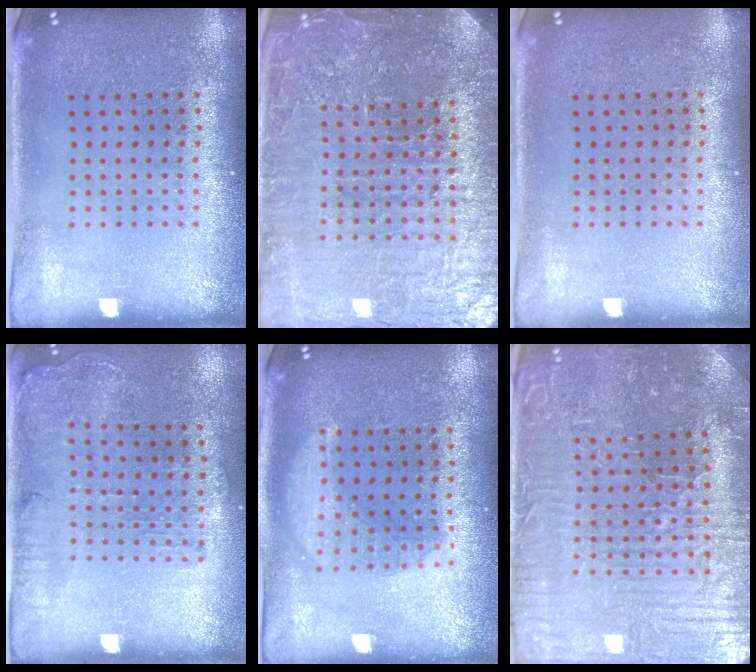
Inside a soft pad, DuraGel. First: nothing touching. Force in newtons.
{"total": 5.9, "press": 5.2, "slide": 2.6}
{"total": 0.0}
{"total": 1.3, "press": 1.2, "slide": 0.4}
{"total": 1.4, "press": 1.4, "slide": 0.1}
{"total": 3.9, "press": 3.9, "slide": 0.6}